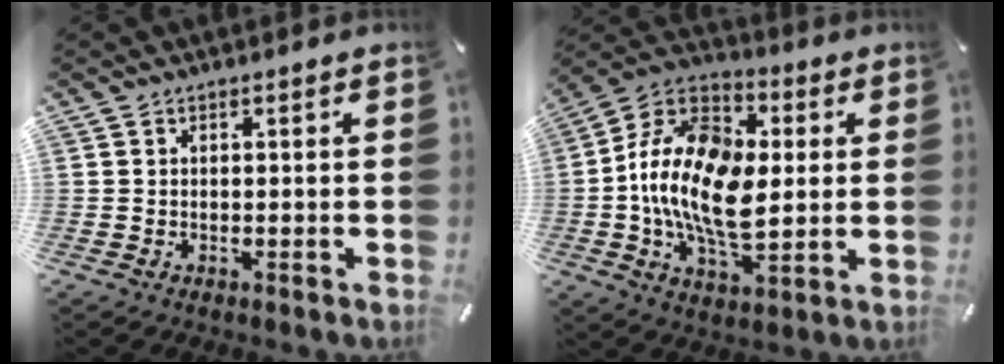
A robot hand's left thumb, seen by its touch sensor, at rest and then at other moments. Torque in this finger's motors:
{"motor_torque": [2.34, 2.67, 1.69, -1.07, 0.37]}